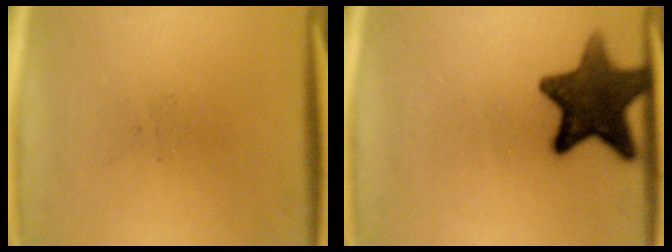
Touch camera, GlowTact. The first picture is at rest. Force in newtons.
{"total": 13.2}